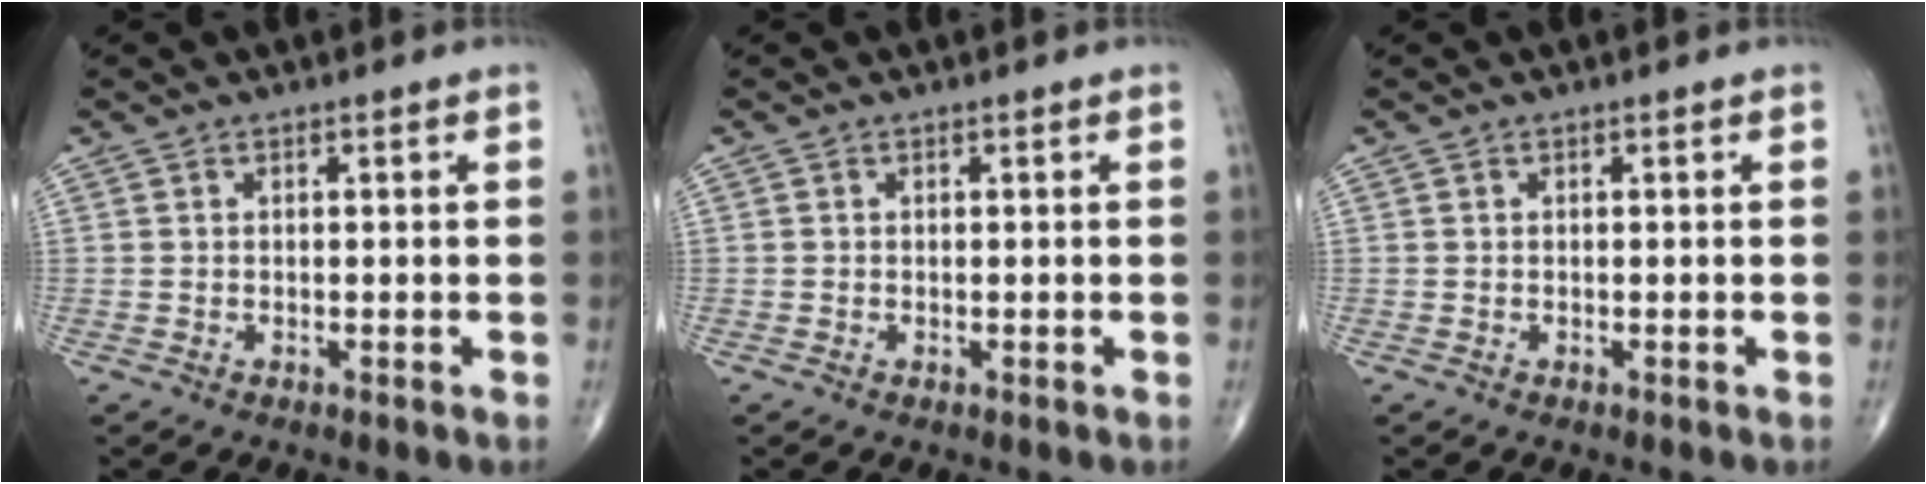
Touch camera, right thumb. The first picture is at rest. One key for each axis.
{"total": 0.0}
{"total": 0.0}